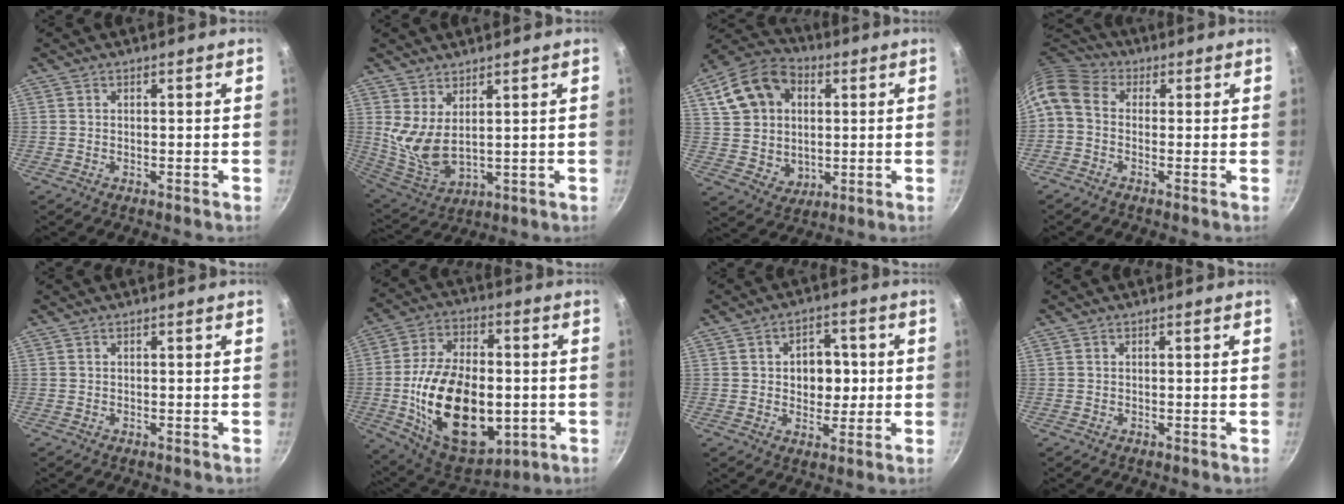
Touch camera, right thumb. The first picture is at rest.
{"total": 8.4, "force": [3.6, 3.8, 6.6], "torque": [-0.123, -0.043, 0.082]}
{"total": 16.5, "force": [4.2, 13.1, 9.2], "torque": [-0.149, 0.009, 0.077]}
{"total": 8.4, "force": [0.0, 6.3, 5.6], "torque": [-0.116, 0.036, -0.018]}
{"total": 0.0}
{"total": 25.5, "force": [-3.5, 15.4, 20.1], "torque": [-0.334, 0.011, -0.042]}
{"total": 7.9, "force": [0.7, 6.0, 5.0], "torque": [-0.033, 0.002, 0.008]}
{"total": 0.0}